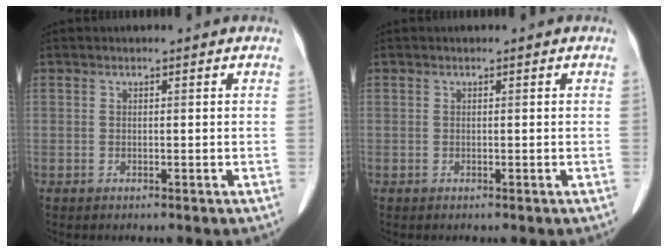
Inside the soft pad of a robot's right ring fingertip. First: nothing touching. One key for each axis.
{"total": 0.0}